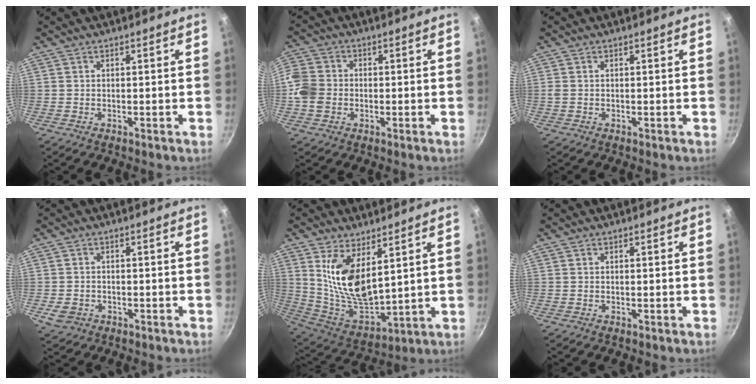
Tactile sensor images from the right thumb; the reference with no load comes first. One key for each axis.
{"total": 7.0, "fx": -1.1, "fy": 6.1, "fz": 3.4, "tx": -0.058, "ty": 0.012, "tz": -0.038}
{"total": 0.5, "fx": 0.1, "fy": 0.3, "fz": 0.4, "tx": -0.009, "ty": 0.002, "tz": 0.002}
{"total": 3.5, "fx": -1.3, "fy": 2.8, "fz": 1.7, "tx": -0.033, "ty": 0.010, "tz": -0.018}
{"total": 14.4, "fx": 5.5, "fy": 6.9, "fz": 11.4, "tx": -0.199, "ty": -0.055, "tz": 0.124}
{"total": 0.0}